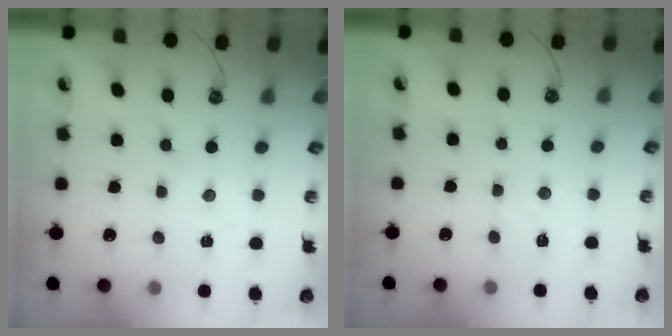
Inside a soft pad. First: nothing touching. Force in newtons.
{"total": 2.4, "press": 2.4, "slide": 0.6}